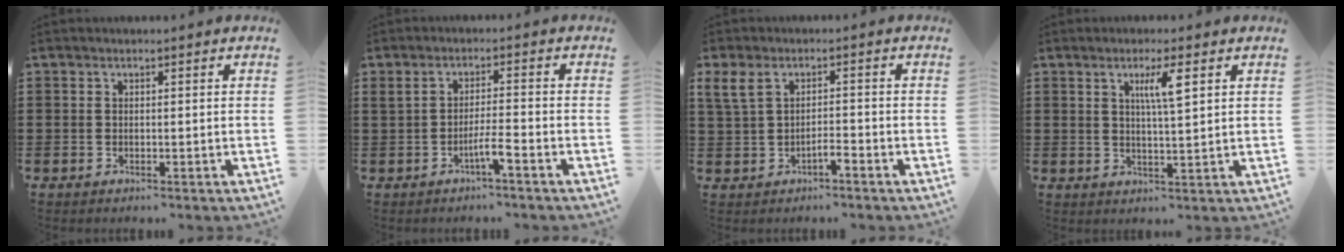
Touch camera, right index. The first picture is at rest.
{"total": 3.4, "force": [-1.8, 0.0, 3.0], "torque": [-0.052, -0.002, -0.034]}
{"total": 3.3, "force": [-0.8, 1.5, 2.8], "torque": [-0.062, 0.005, -0.019]}
{"total": 4.4, "force": [1.9, 0.5, 3.9], "torque": [-0.075, 0.002, 0.026]}